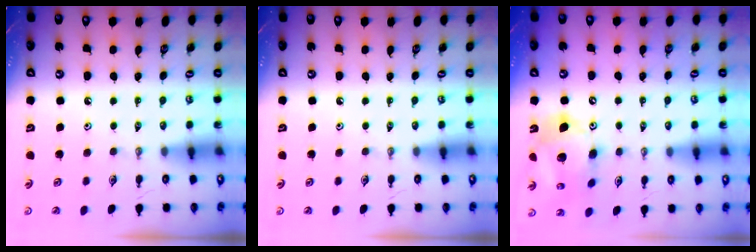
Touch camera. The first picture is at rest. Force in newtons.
{"total": 0.0}
{"total": 14.9, "press": 14.7, "slide": 2.6}